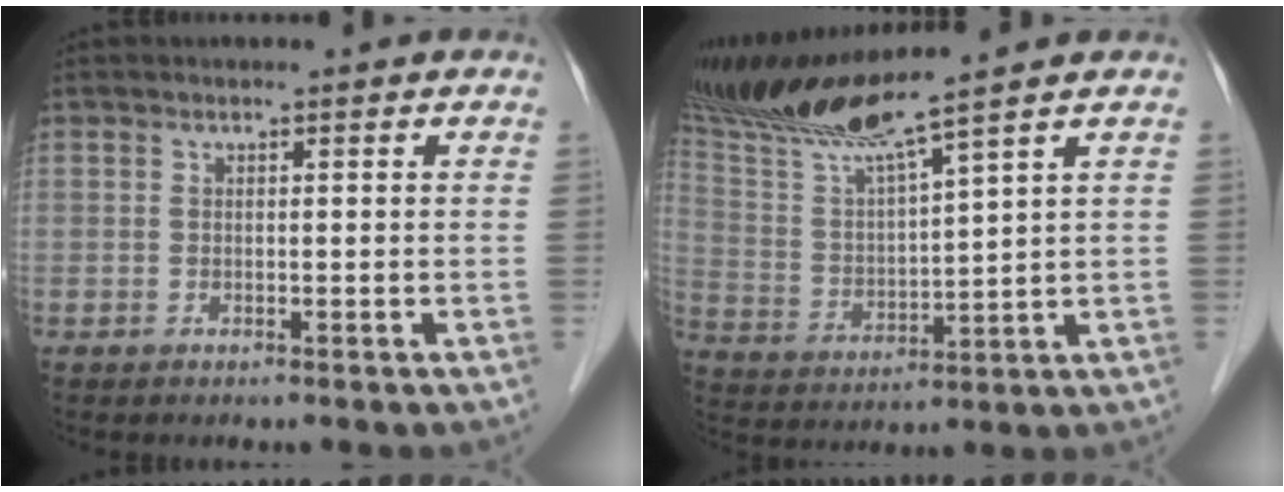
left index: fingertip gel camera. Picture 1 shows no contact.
{"total": 12.0, "force": [10.1, -2.0, 6.1], "torque": [-0.126, 0.002, 0.198]}